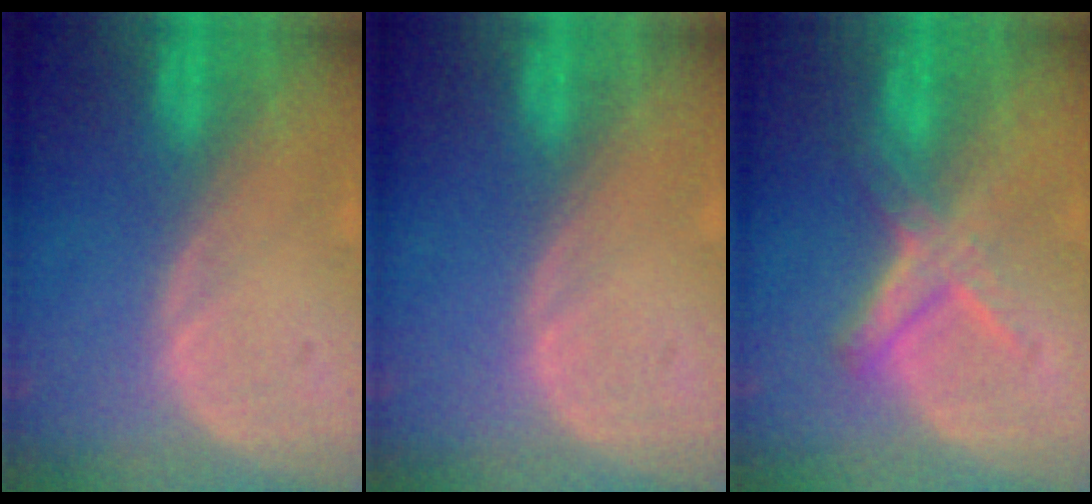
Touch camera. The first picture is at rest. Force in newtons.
{"total": 0.0}
{"total": 5.6, "press": 5.3, "slide": 1.7}